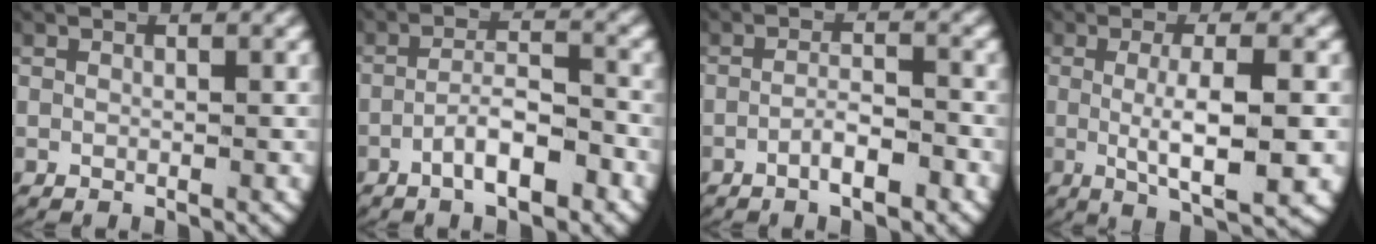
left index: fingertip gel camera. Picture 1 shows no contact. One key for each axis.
{"total": 4.3, "fx": -2.7, "fy": 1.3, "fz": 3.1, "tx": -0.057, "ty": -0.004, "tz": -0.042}
{"total": 2.8, "fx": -1.9, "fy": 0.7, "fz": 2.0, "tx": -0.036, "ty": -0.005, "tz": -0.032}
{"total": 6.6, "fx": -1.3, "fy": 1.8, "fz": 6.2, "tx": -0.109, "ty": -0.020, "tz": -0.009}